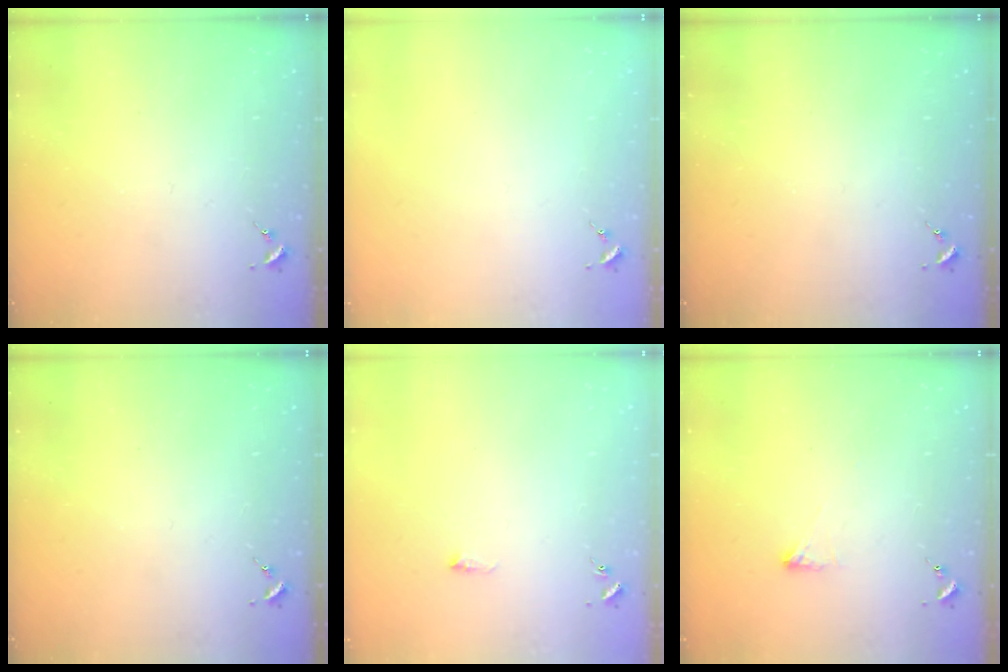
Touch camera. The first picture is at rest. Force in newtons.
{"total": 0.0}
{"total": 0.0}
{"total": 0.0}
{"total": 5.6, "press": 5.6, "slide": 0.9}
{"total": 2.9, "press": 2.8, "slide": 0.5}